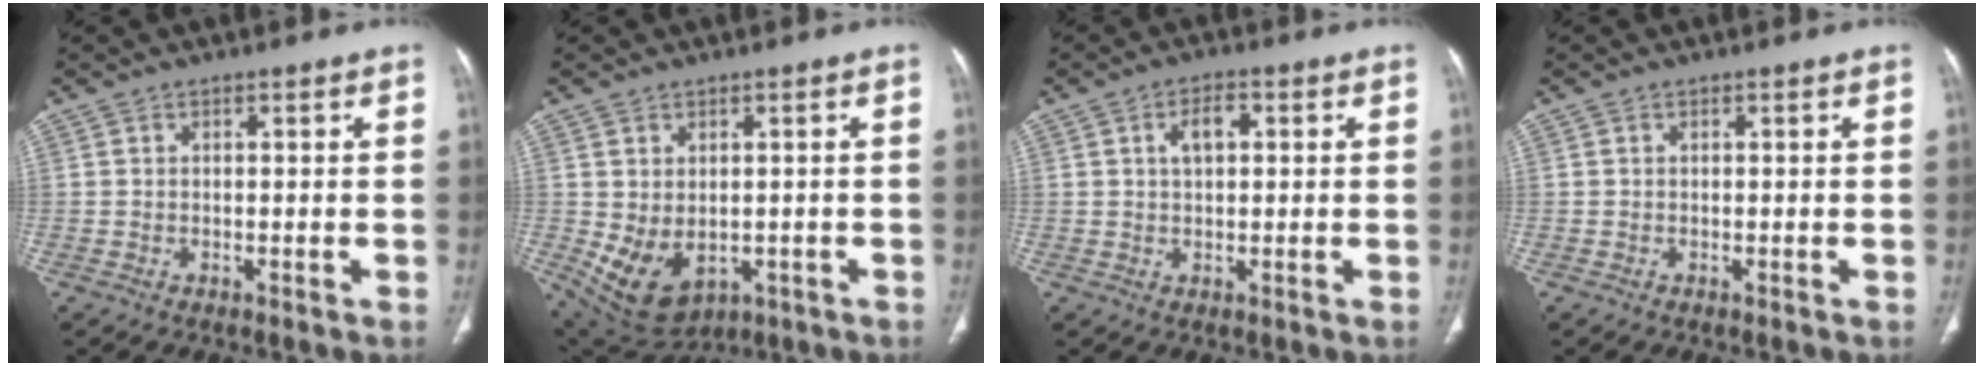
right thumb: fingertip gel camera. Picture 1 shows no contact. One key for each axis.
{"total": 10.0, "fx": -1.8, "fy": 7.1, "fz": 6.9, "tx": -0.111, "ty": -0.003, "tz": 0.002}
{"total": 4.0, "fx": 1.1, "fy": 2.3, "fz": 3.1, "tx": -0.052, "ty": 0.006, "tz": 0.017}
{"total": 0.0}